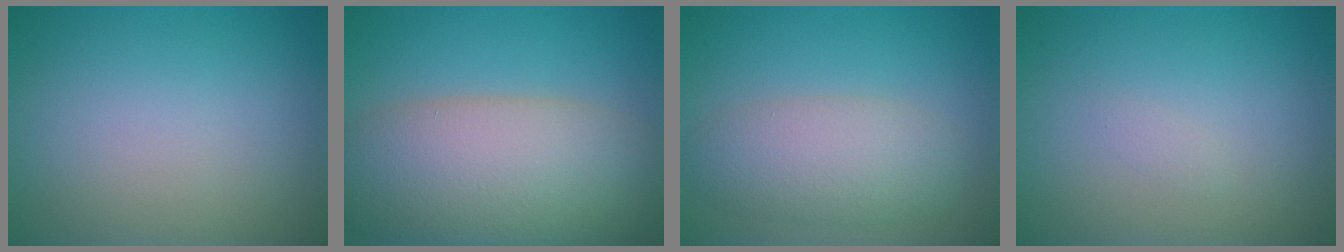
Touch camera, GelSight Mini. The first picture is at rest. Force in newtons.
{"total": 10.2, "press": 10.1, "slide": 0.9}
{"total": 4.7, "press": 4.7, "slide": 0.1}
{"total": 0.6, "press": 0.6, "slide": 0.0}